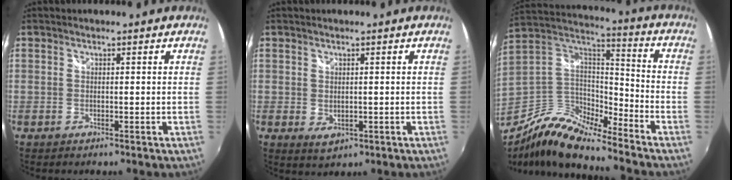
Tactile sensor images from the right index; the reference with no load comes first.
{"total": 2.5, "force": [0.1, 1.8, 1.8], "torque": [-0.030, -0.003, 0.009]}
{"total": 14.6, "force": [-11.0, 4.0, 8.7], "torque": [-0.174, -0.006, -0.224]}